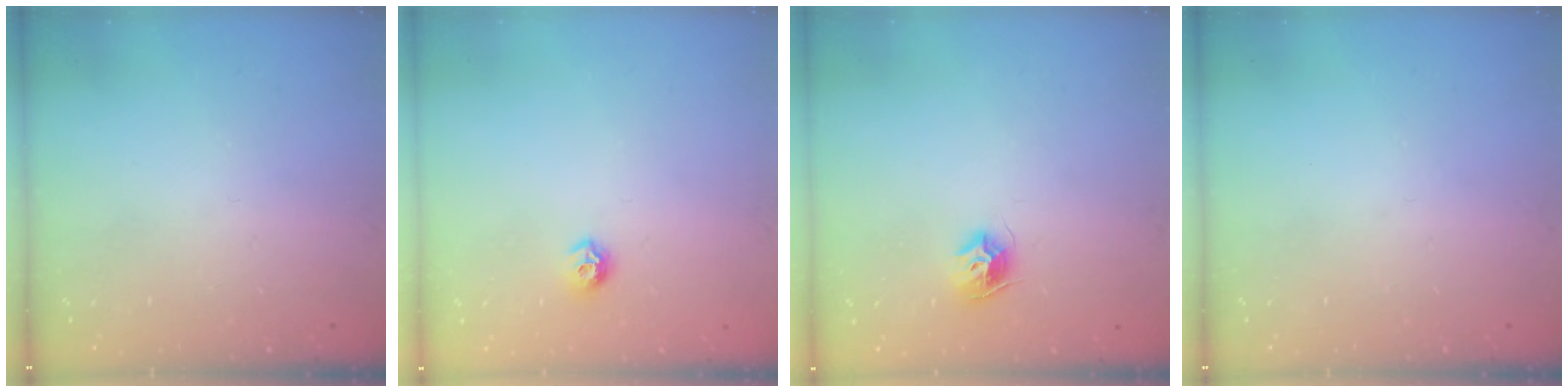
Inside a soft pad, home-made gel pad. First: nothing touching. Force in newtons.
{"total": 7.2, "press": 7.2, "slide": 1.0}
{"total": 8.0, "press": 7.9, "slide": 0.5}
{"total": 0.0}